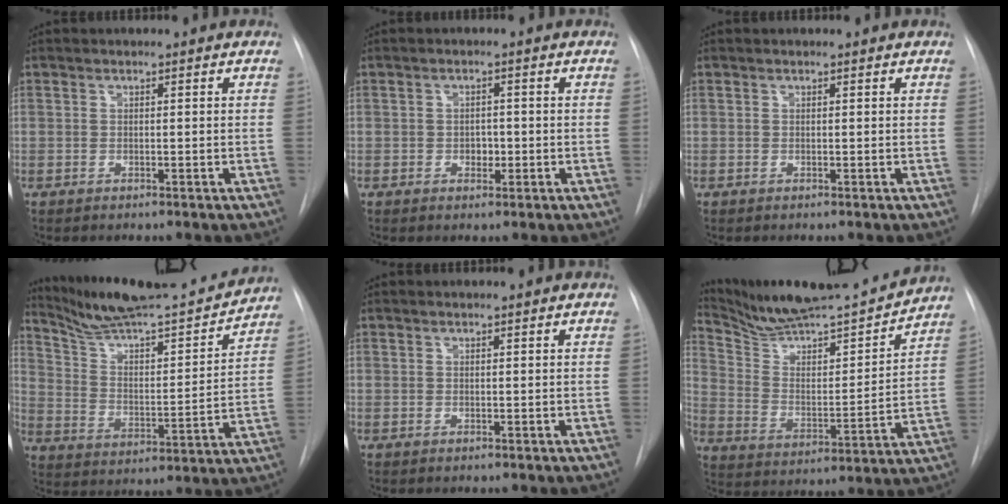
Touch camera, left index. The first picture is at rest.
{"total": 1.9, "force": [-0.5, 1.4, 1.2], "torque": [-0.015, 0.004, -0.005]}
{"total": 0.7, "force": [0.7, 0.2, 0.1], "torque": [-0.006, 0.010, 0.009]}
{"total": 21.2, "force": [19.6, 1.8, 7.8], "torque": [-0.124, -0.022, 0.299]}
{"total": 0.9, "force": [0.8, 0.0, 0.3], "torque": [-0.005, 0.011, 0.013]}
{"total": 20.7, "force": [19.4, 1.5, 7.0], "torque": [-0.120, -0.026, 0.302]}